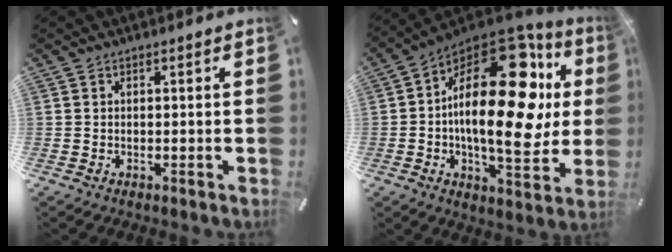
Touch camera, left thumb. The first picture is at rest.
{"total": 30.1, "force": [5.3, 14.4, 25.9], "torque": [-0.417, -0.041, 0.093]}